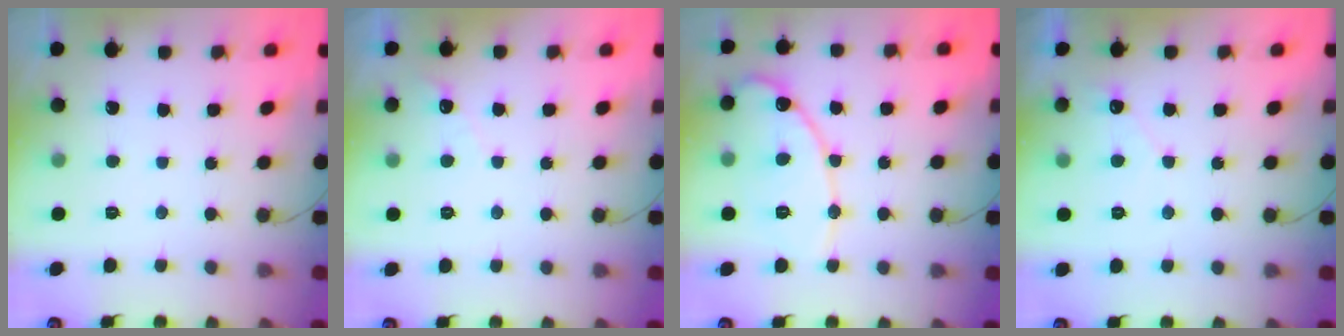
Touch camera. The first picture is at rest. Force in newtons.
{"total": 2.9, "press": 2.9, "slide": 0.2}
{"total": 12.7, "press": 12.6, "slide": 1.1}
{"total": 2.7, "press": 2.7, "slide": 0.1}